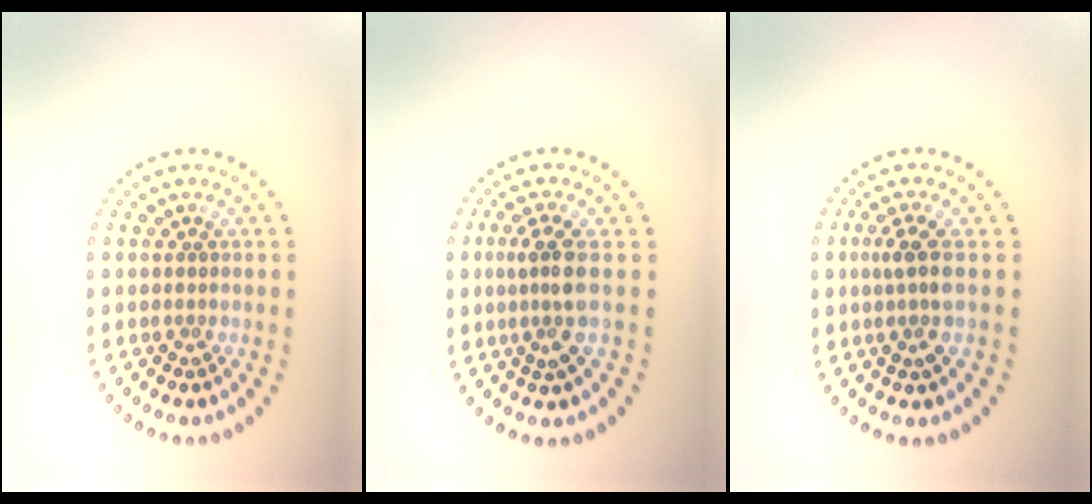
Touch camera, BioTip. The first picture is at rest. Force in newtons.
{"total": 2.7, "press": 2.1, "slide": 1.7}
{"total": 2.3, "press": 1.8, "slide": 1.6}